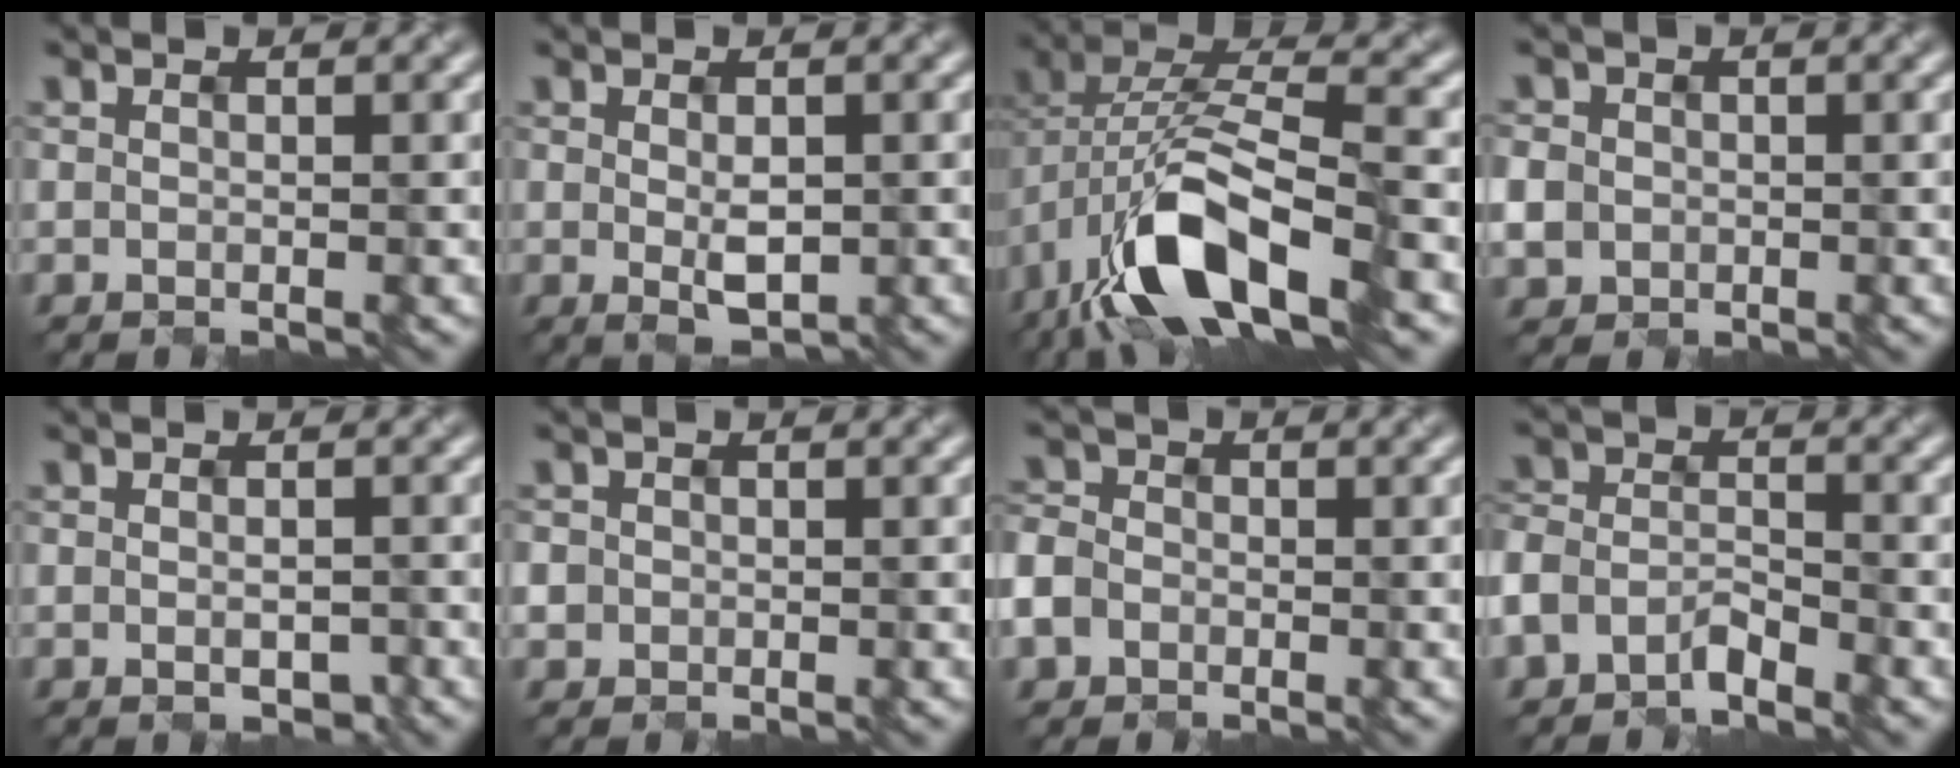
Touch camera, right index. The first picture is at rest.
{"total": 2.0, "force": [-0.2, 0.9, 1.8], "torque": [-0.034, -0.004, 0.004]}
{"total": 11.5, "force": [-5.9, 4.3, 8.9], "torque": [-0.167, 0.006, -0.111]}
{"total": 2.7, "force": [-0.4, 2.6, 0.7], "torque": [-0.023, -0.002, -0.003]}
{"total": 1.4, "force": [-0.5, 0.6, 1.1], "torque": [-0.019, -0.004, -0.001]}
{"total": 1.1, "force": [-0.2, 1.1, -0.1], "torque": [0.001, -0.003, 0.000]}
{"total": 3.8, "force": [-1.3, 3.2, 1.4], "torque": [-0.023, -0.002, -0.032]}
{"total": 3.2, "force": [-2.4, 1.8, 1.2], "torque": [-0.026, 0.002, -0.053]}